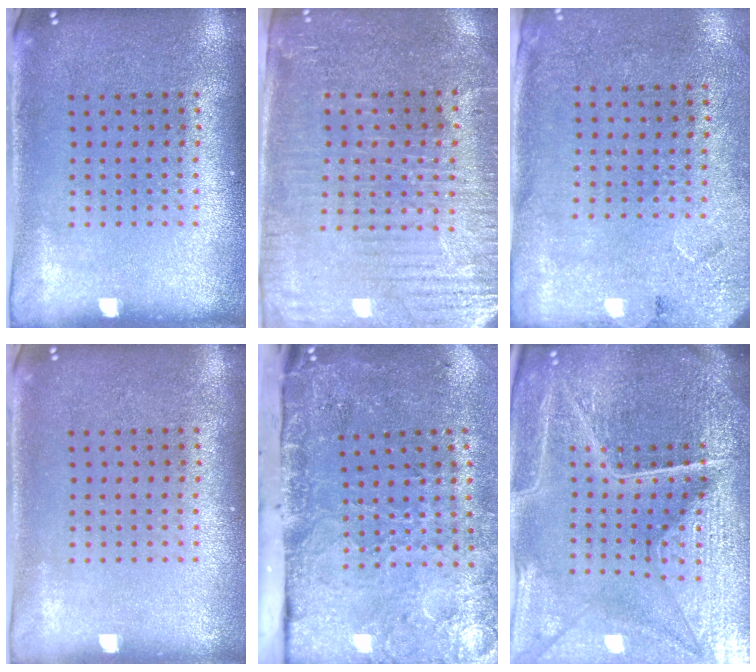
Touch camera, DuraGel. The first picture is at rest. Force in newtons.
{"total": 3.7, "press": 3.4, "slide": 1.5}
{"total": 2.7, "press": 2.2, "slide": 1.6}
{"total": 0.0}
{"total": 4.9, "press": 3.6, "slide": 3.3}
{"total": 6.3, "press": 5.6, "slide": 2.9}